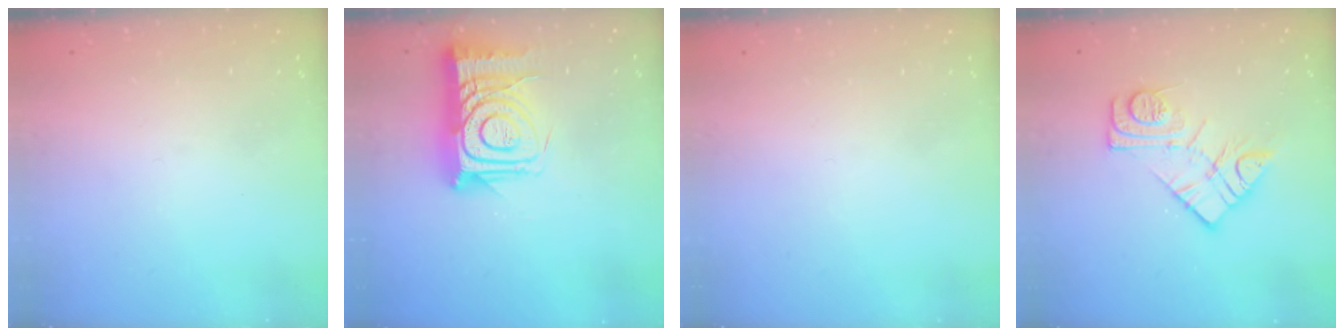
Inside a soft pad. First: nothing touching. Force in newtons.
{"total": 15.4, "press": 15.3, "slide": 1.4}
{"total": 1.5, "press": 1.5, "slide": 0.1}
{"total": 11.6, "press": 11.6, "slide": 0.6}